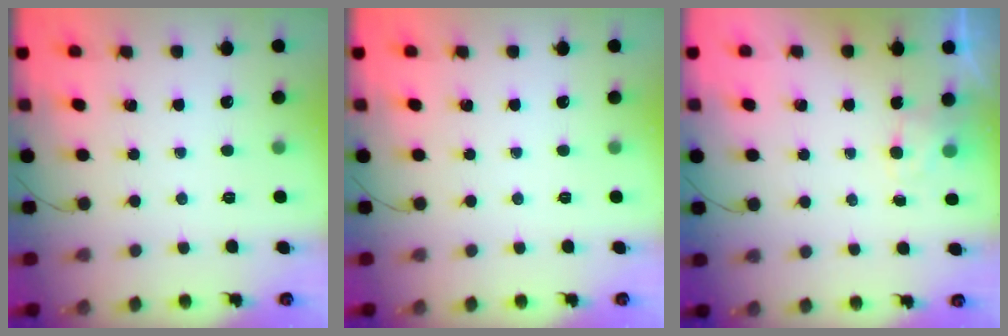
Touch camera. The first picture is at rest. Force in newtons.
{"total": 0.0}
{"total": 3.8, "press": 3.6, "slide": 1.1}